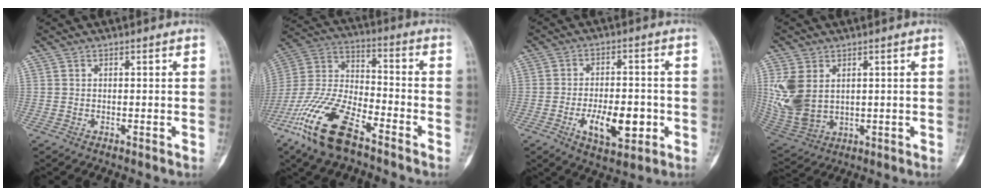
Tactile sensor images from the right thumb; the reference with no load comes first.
{"total": 18.1, "force": [-11.1, 6.8, 12.6], "torque": [-0.267, 0.043, -0.218]}
{"total": 10.8, "force": [-3.2, 5.2, 9.0], "torque": [-0.131, 0.012, -0.045]}
{"total": 11.3, "force": [2.4, 7.8, 7.8], "torque": [-0.166, -0.013, 0.068]}